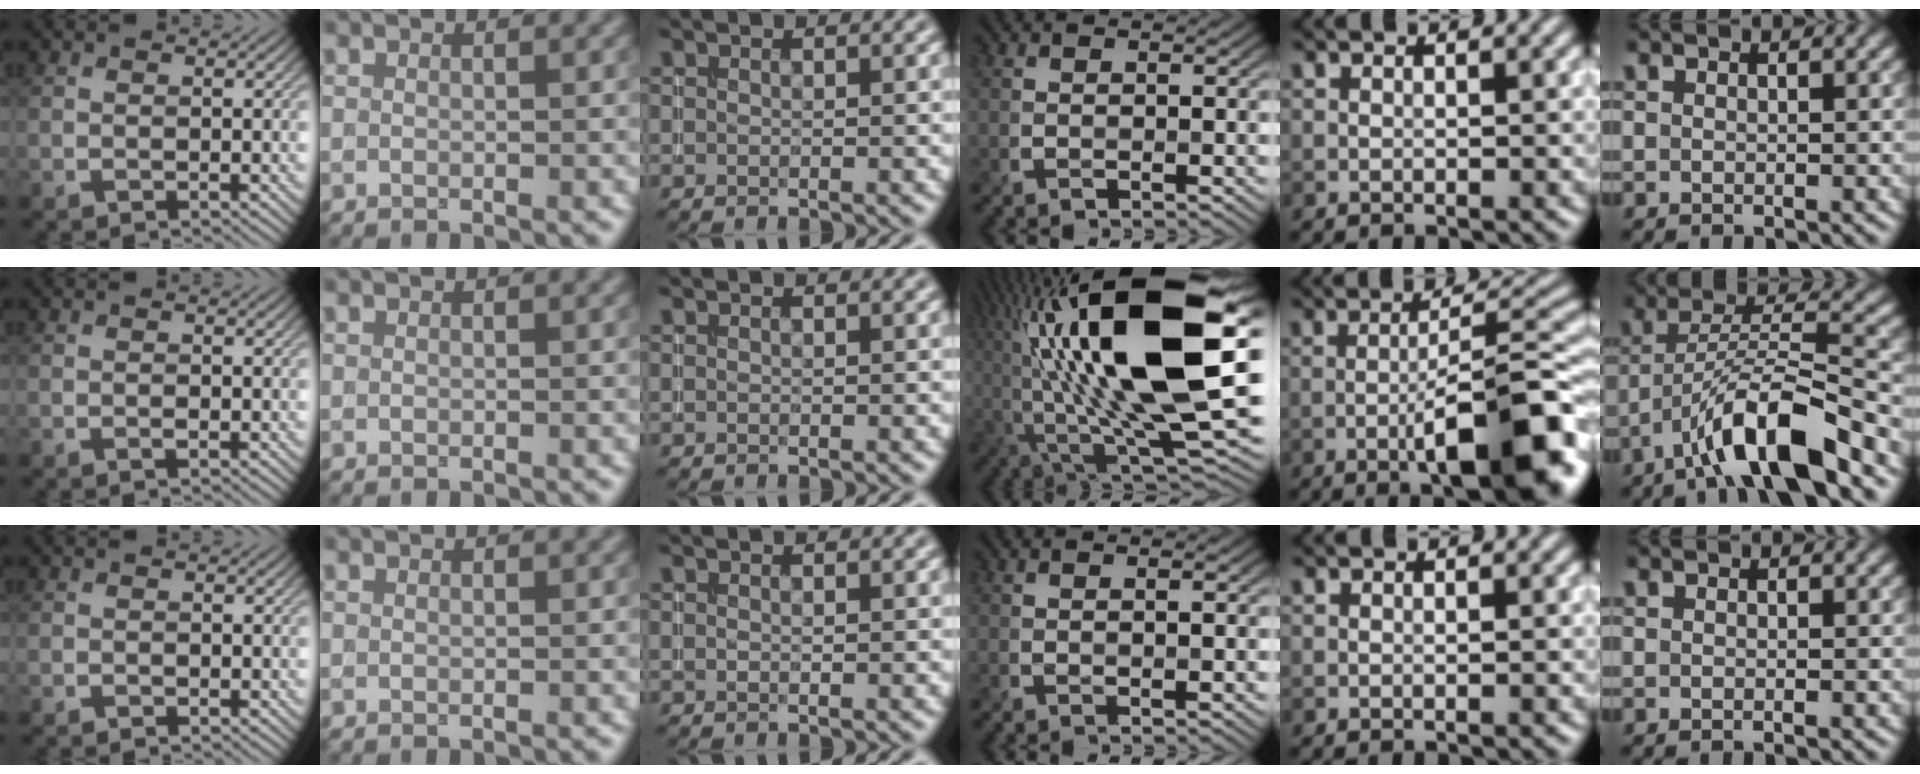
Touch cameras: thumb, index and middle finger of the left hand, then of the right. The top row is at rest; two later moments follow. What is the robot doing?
{"motion": "insert", "object": "backpack"}